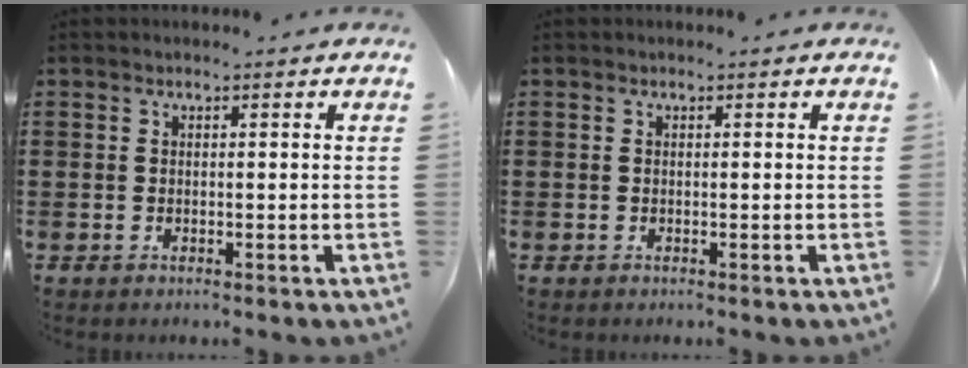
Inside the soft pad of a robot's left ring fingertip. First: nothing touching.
{"total": 0.0}